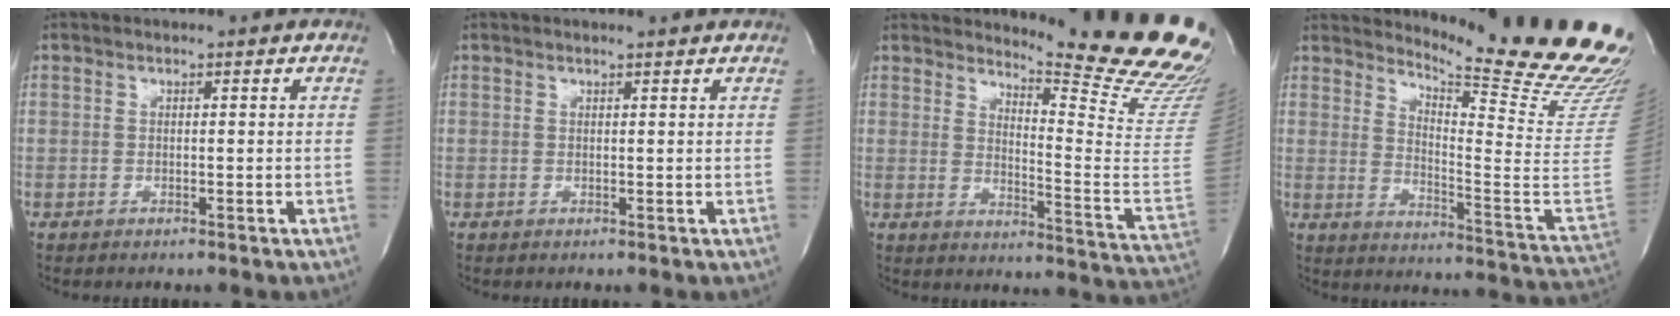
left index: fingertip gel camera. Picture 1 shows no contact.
{"total": 2.3, "force": [2.2, -0.1, 0.6], "torque": [-0.012, 0.004, 0.023]}
{"total": 21.8, "force": [19.7, 0.6, 9.3], "torque": [-0.126, -0.163, 0.228]}
{"total": 22.9, "force": [20.4, -0.2, 10.4], "torque": [-0.156, -0.153, 0.250]}